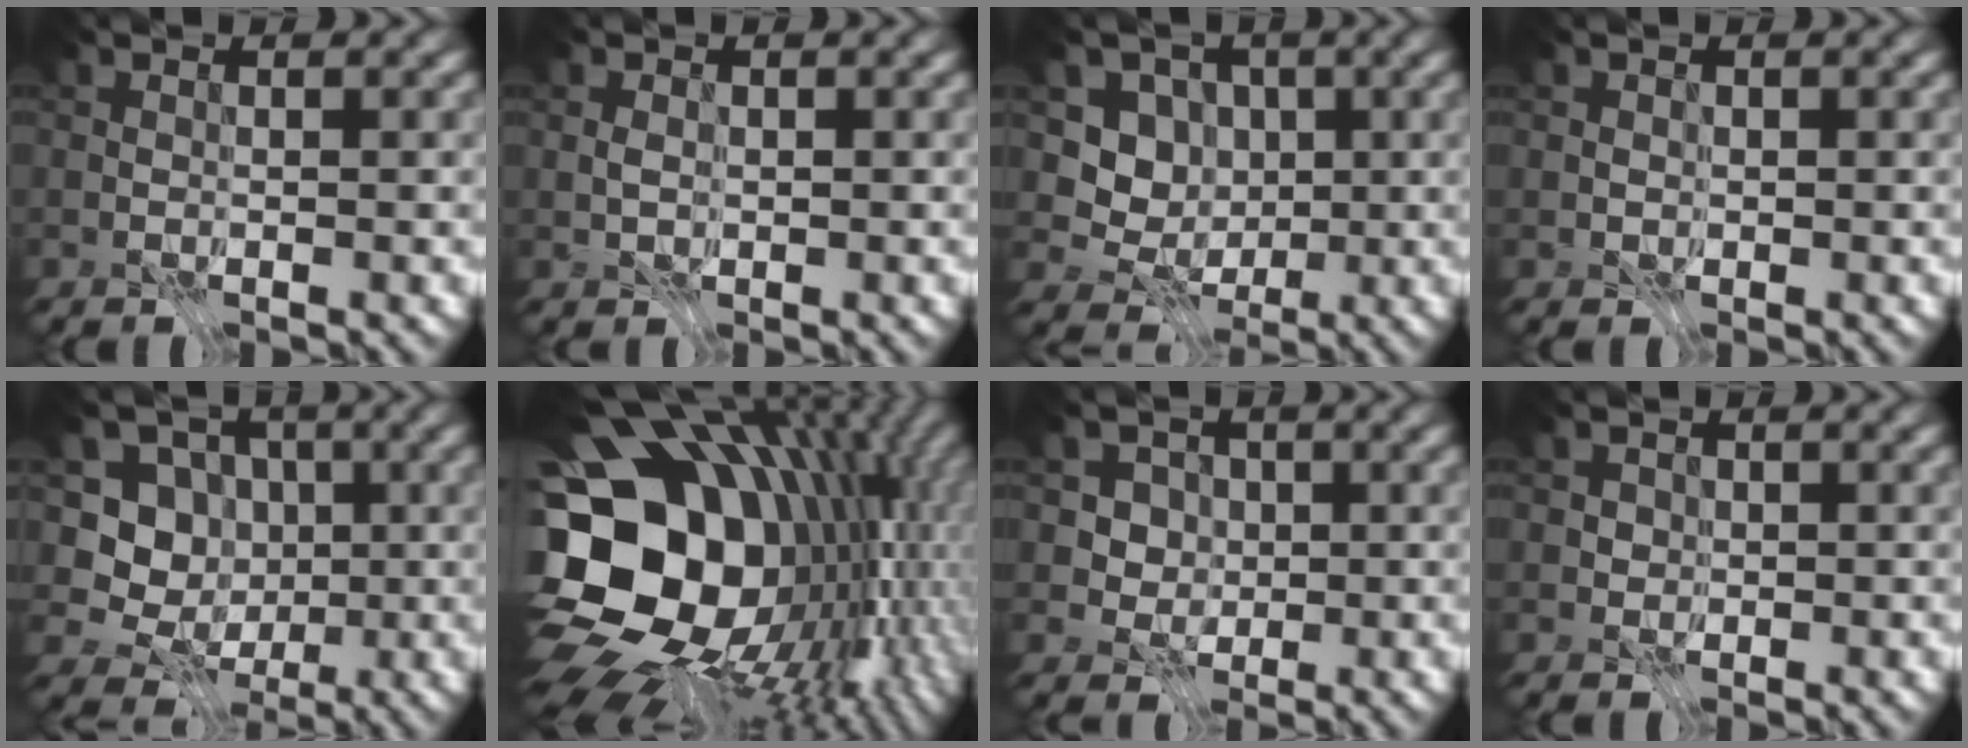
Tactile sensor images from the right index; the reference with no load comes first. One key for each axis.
{"total": 0.9, "fx": -0.3, "fy": 0.7, "fz": 0.5, "tx": -0.009, "ty": -0.002, "tz": -0.006}
{"total": 4.2, "fx": 0.1, "fy": 3.8, "fz": 1.6, "tx": -0.022, "ty": -0.009, "tz": -0.015}
{"total": 0.7, "fx": 0.0, "fy": 0.6, "fz": 0.2, "tx": -0.004, "ty": -0.002, "tz": 0.004}
{"total": 5.8, "fx": -0.6, "fy": 5.3, "fz": 2.2, "tx": -0.021, "ty": -0.007, "tz": -0.036}
{"total": 19.9, "fx": -1.0, "fy": 15.4, "fz": 12.6, "tx": -0.247, "ty": -0.018, "tz": -0.005}
{"total": 3.5, "fx": 0.5, "fy": 3.1, "fz": 1.4, "tx": -0.022, "ty": -0.008, "tz": 0.008}
{"total": 1.2, "fx": 0.2, "fy": 1.1, "fz": 0.4, "tx": -0.009, "ty": -0.004, "tz": 0.013}